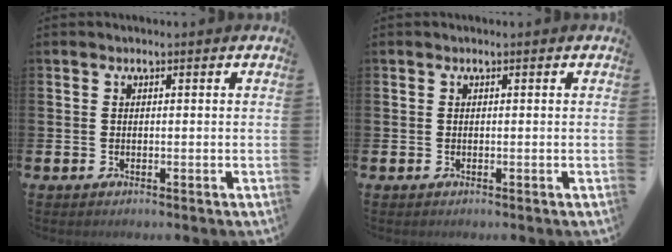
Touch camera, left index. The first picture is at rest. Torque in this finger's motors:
{"motor_torque": [-0.02, 0.01, 0.00, 0.00]}